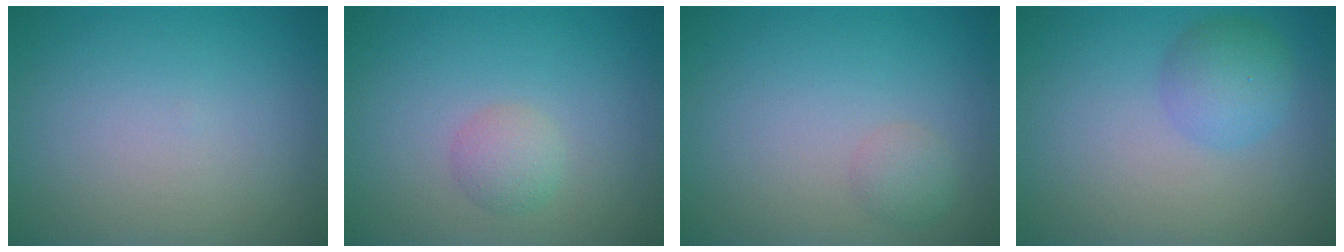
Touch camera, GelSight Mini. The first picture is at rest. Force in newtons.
{"total": 1.8, "press": 1.8, "slide": 0.1}
{"total": 1.4, "press": 1.4, "slide": 0.0}
{"total": 2.9, "press": 2.9, "slide": 0.1}